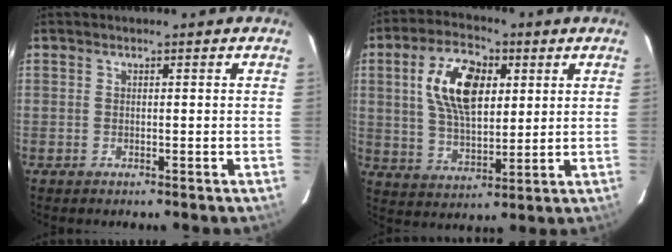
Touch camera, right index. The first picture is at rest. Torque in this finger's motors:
{"motor_torque": [1.28, 0.86, 0.36, 0.15]}